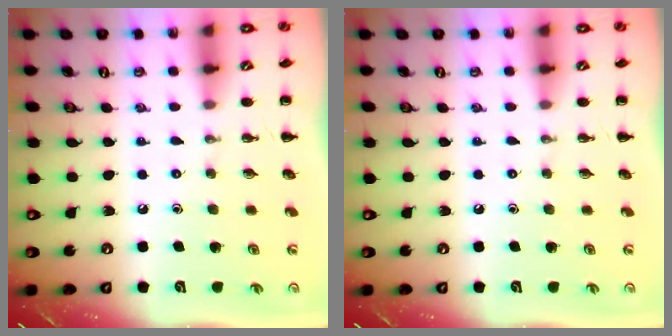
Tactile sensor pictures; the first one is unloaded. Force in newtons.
{"total": 0.0}